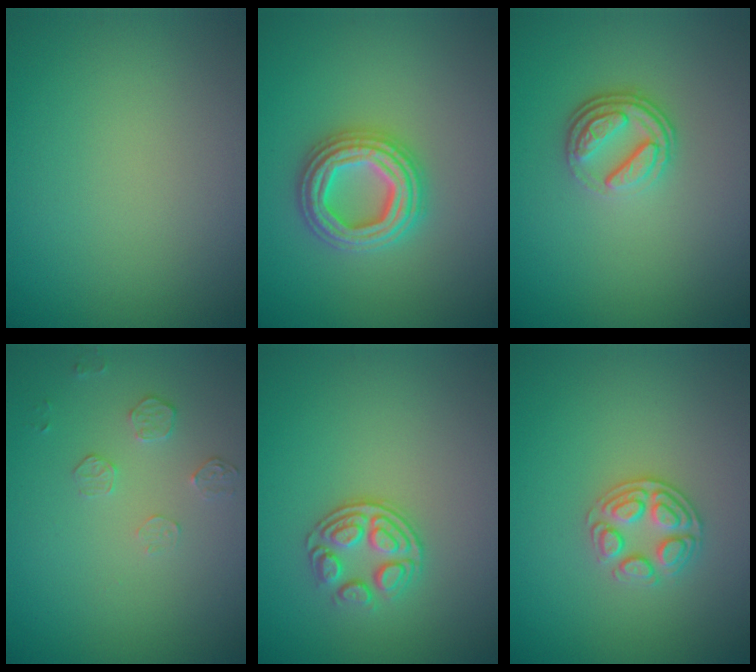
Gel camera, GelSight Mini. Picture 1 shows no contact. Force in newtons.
{"total": 4.7, "press": 4.6, "slide": 0.8}
{"total": 3.7, "press": 2.6, "slide": 2.6}
{"total": 1.5, "press": 0.8, "slide": 1.3}
{"total": 3.1, "press": 2.5, "slide": 1.9}
{"total": 2.6, "press": 2.5, "slide": 0.9}